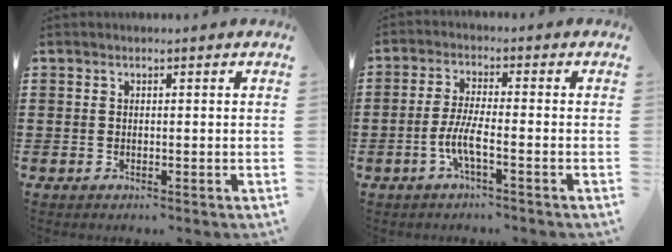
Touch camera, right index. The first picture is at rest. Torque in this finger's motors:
{"motor_torque": [-0.34, 1.22, 0.12, 0.09]}